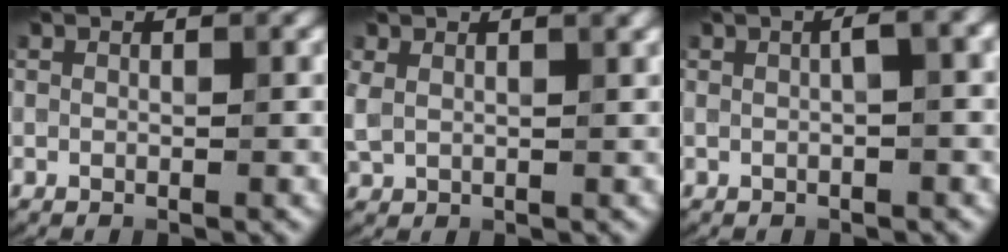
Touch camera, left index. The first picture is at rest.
{"total": 3.9, "force": [1.8, 1.9, 2.9], "torque": [-0.057, 0.006, 0.040]}
{"total": 2.5, "force": [0.2, 0.7, 2.4], "torque": [-0.031, 0.014, 0.000]}